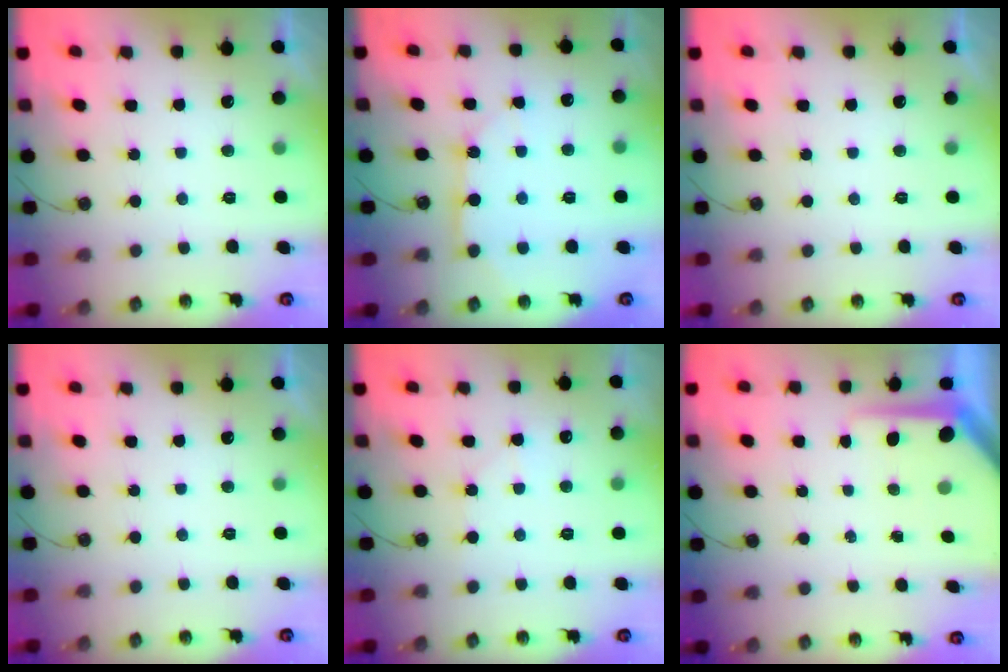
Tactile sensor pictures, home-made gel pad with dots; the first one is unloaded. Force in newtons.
{"total": 8.6, "press": 8.6, "slide": 0.3}
{"total": 0.0}
{"total": 0.0}
{"total": 3.9, "press": 3.9, "slide": 0.6}
{"total": 7.5, "press": 7.4, "slide": 0.9}